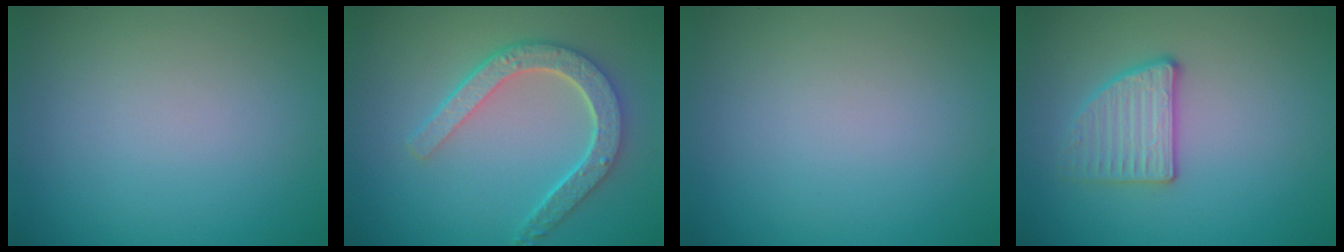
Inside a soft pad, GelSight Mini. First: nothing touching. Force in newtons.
{"total": 5.1, "press": 4.0, "slide": 3.2}
{"total": 0.0}
{"total": 2.7, "press": 2.6, "slide": 0.8}